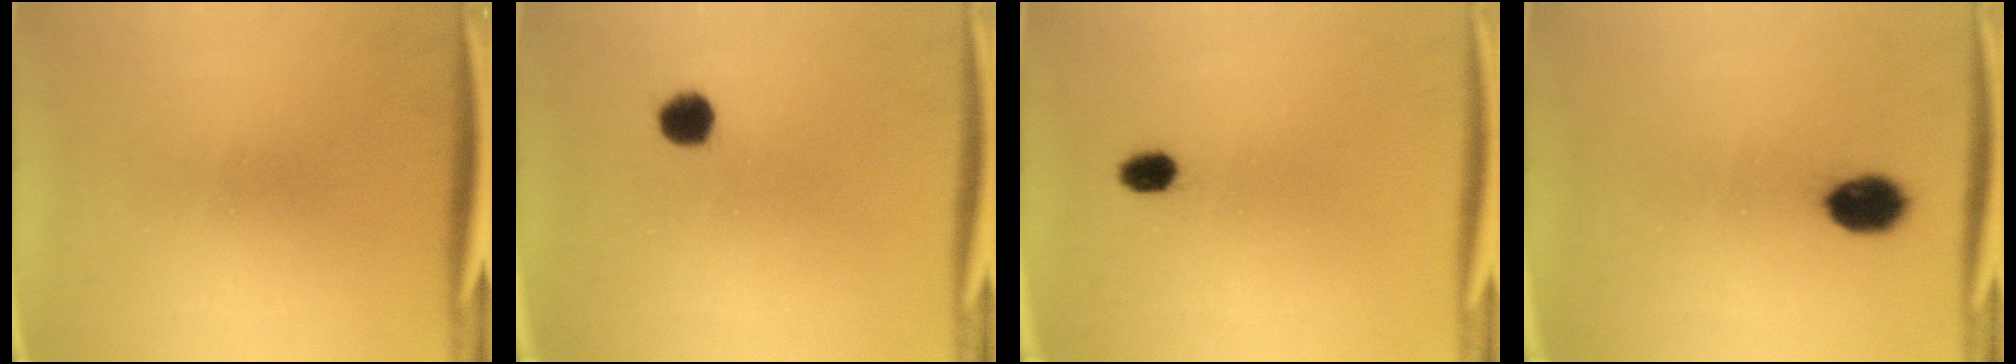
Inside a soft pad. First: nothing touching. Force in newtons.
{"total": 3.8}
{"total": 2.7}
{"total": 5.0}